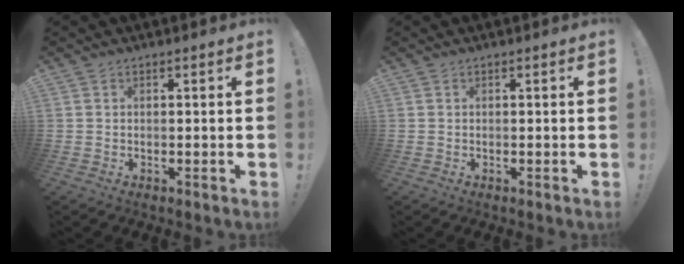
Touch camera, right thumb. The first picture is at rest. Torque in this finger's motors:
{"motor_torque": [0.00, 0.00, 0.00, 0.00, 0.00]}